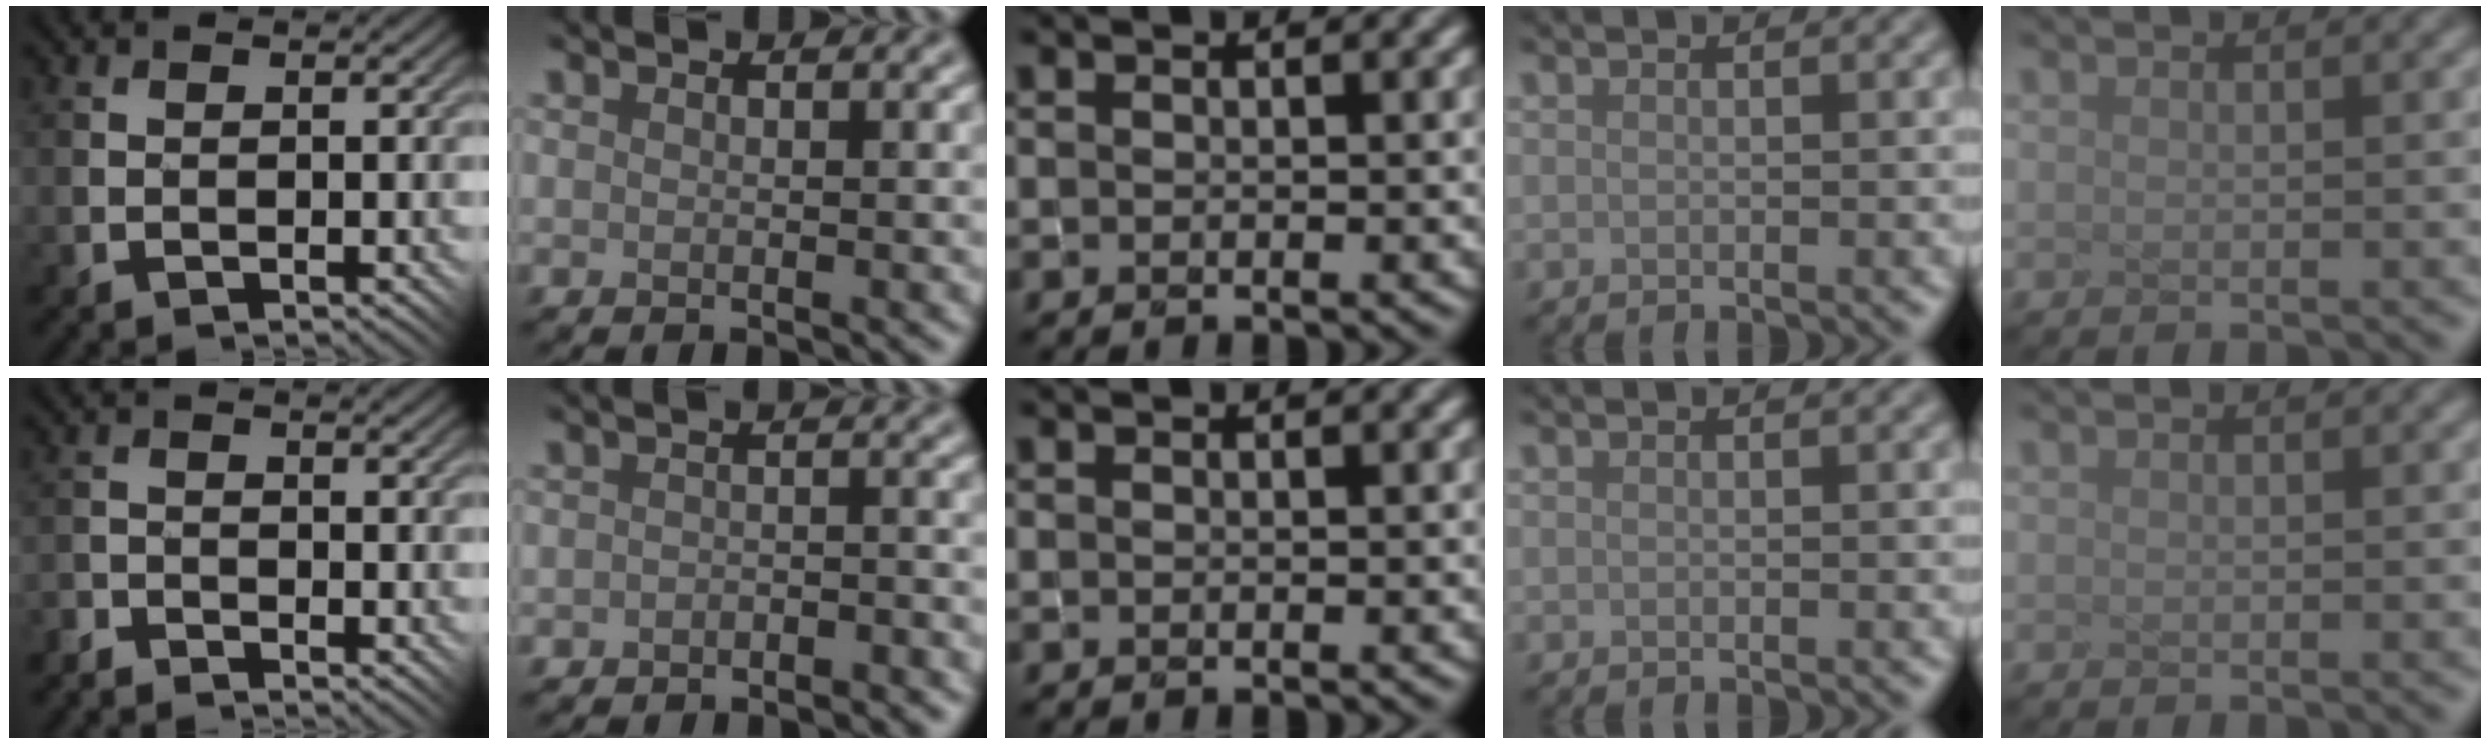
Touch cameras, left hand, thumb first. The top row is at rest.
{"thumb": {"total": 2.5, "force": [-2.5, 0.4, -0.1], "torque": [0.004, 0.009, -0.055]}, "index": {"total": 1.9, "force": [-1.7, 0.7, 0.5], "torque": [-0.002, 0.006, -0.026]}}